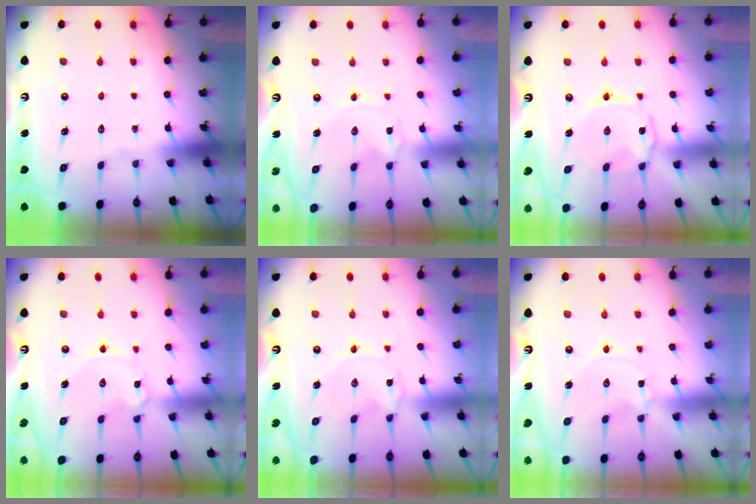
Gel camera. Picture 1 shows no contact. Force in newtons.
{"total": 0.0}
{"total": 2.2, "press": 2.1, "slide": 0.4}
{"total": 1.3, "press": 1.3, "slide": 0.0}
{"total": 0.0}
{"total": 0.0}